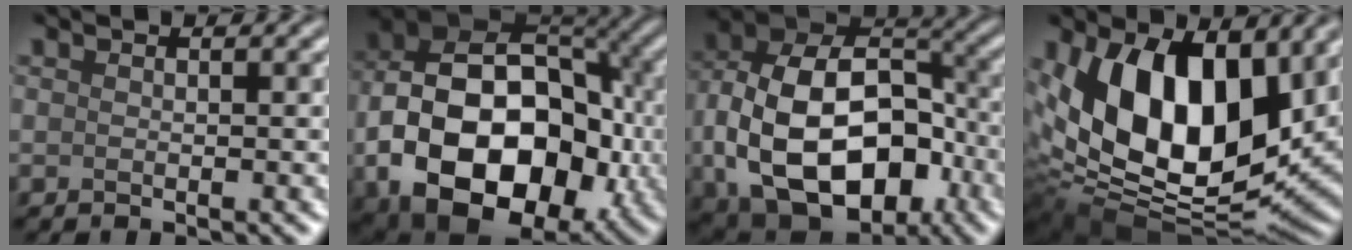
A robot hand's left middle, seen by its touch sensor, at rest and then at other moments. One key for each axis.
{"total": 17.6, "fx": -3.6, "fy": 12.2, "fz": 12.2, "tx": -0.214, "ty": -0.017, "tz": -0.052}
{"total": 16.0, "fx": -3.2, "fy": 11.1, "fz": 11.2, "tx": -0.207, "ty": -0.019, "tz": -0.048}
{"total": 16.1, "fx": 3.5, "fy": 9.6, "fz": 12.4, "tx": -0.212, "ty": -0.009, "tz": 0.053}